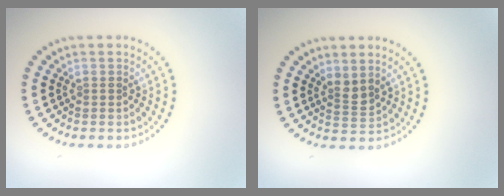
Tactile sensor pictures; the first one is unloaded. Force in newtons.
{"total": 1.7, "press": 1.3, "slide": 1.2}